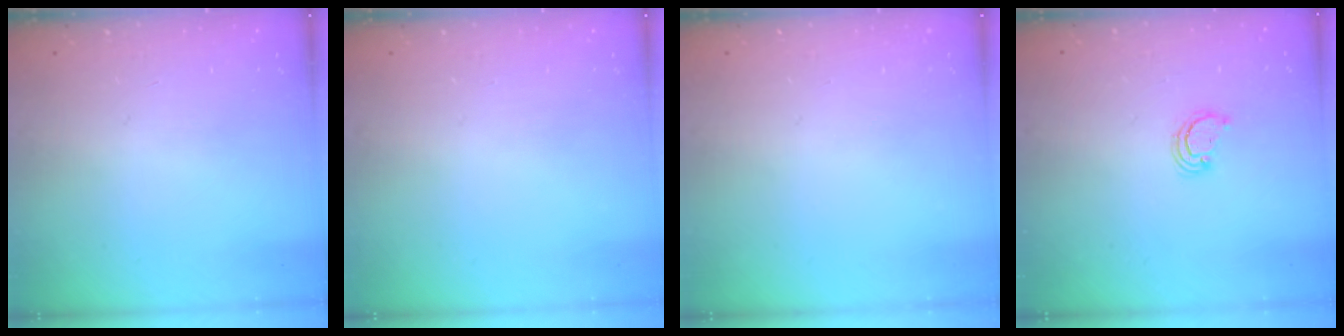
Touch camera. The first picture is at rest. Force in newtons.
{"total": 0.0}
{"total": 0.0}
{"total": 2.6, "press": 2.6, "slide": 0.3}